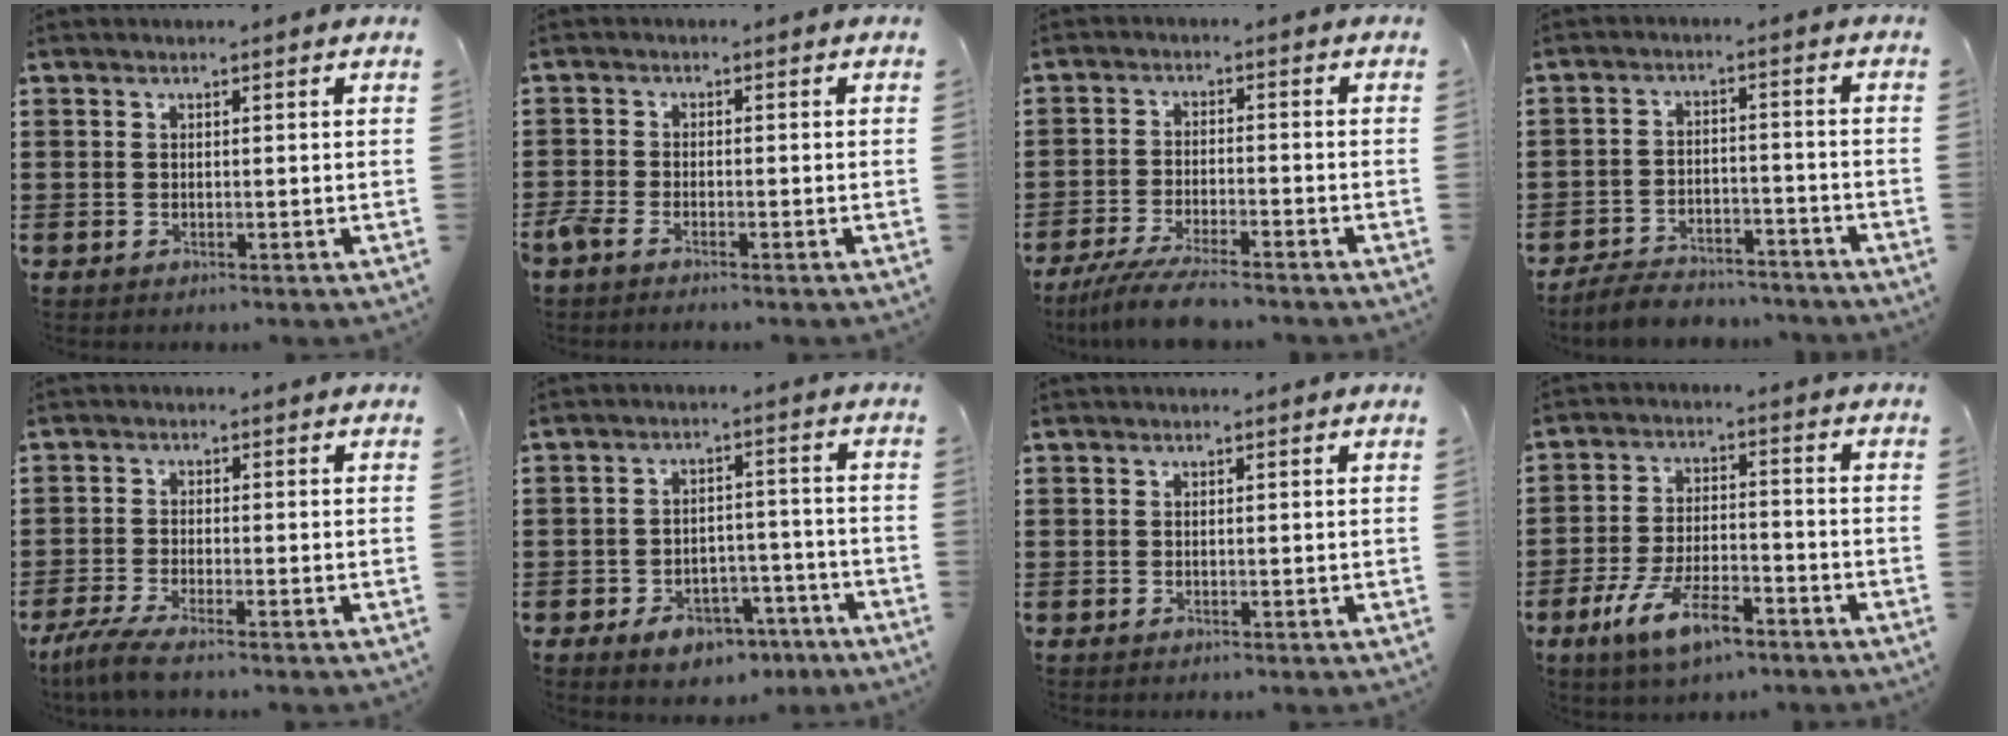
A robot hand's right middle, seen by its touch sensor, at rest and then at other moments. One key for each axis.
{"total": 1.9, "fx": -1.5, "fy": 0.4, "fz": 1.0, "tx": -0.040, "ty": -0.005, "tz": -0.037}
{"total": 6.1, "fx": -5.4, "fy": 0.3, "fz": 2.9, "tx": -0.065, "ty": -0.014, "tz": -0.103}
{"total": 5.1, "fx": -4.9, "fy": 1.0, "fz": 0.8, "tx": -0.017, "ty": 0.009, "tz": -0.100}
{"total": 3.8, "fx": -3.1, "fy": 0.1, "fz": 2.2, "tx": -0.057, "ty": -0.014, "tz": -0.063}
{"total": 5.4, "fx": -4.2, "fy": 2.5, "fz": 2.3, "tx": -0.034, "ty": 0.021, "tz": -0.079}
{"total": 0.0}
{"total": 8.8, "fx": -5.3, "fy": 3.0, "fz": 6.4, "tx": -0.131, "ty": 0.001, "tz": -0.098}